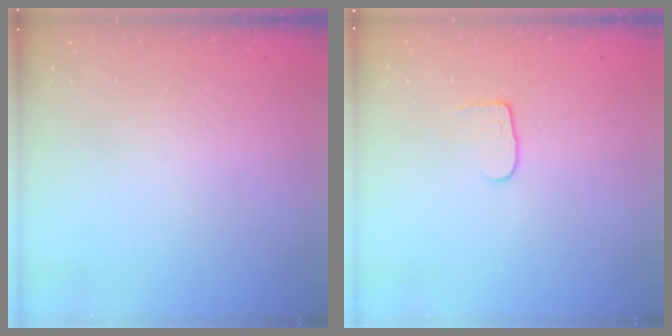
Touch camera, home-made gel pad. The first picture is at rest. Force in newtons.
{"total": 5.8, "press": 5.8, "slide": 0.6}